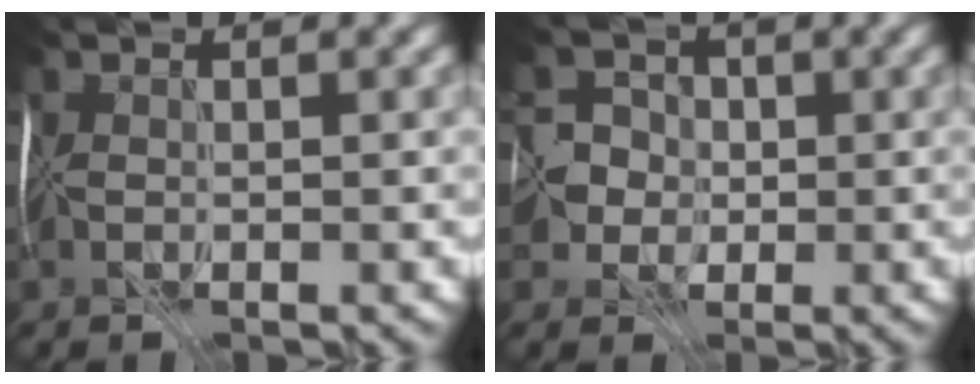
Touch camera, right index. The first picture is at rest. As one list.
[{"total": 3.5, "force": [-0.9, 3.4, 0.1], "torque": [0.032, 0.010, -0.032]}]